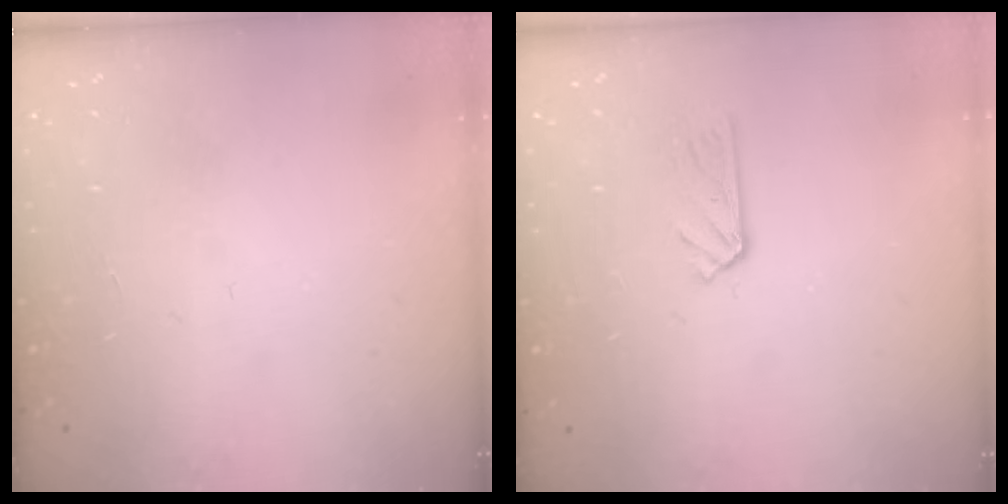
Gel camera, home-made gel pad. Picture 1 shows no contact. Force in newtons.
{"total": 4.0, "press": 4.0, "slide": 0.2}